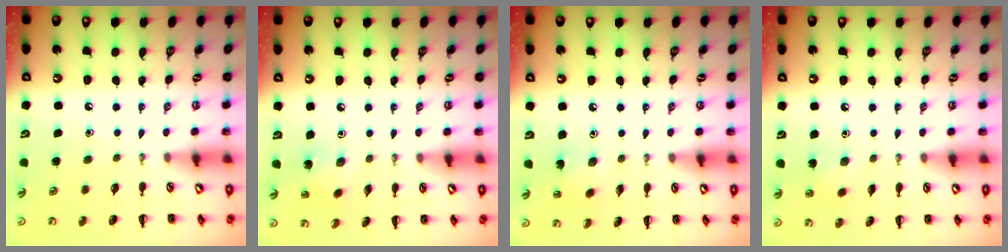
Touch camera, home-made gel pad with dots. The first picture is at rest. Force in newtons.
{"total": 2.3, "press": 2.1, "slide": 0.8}
{"total": 2.5, "press": 2.4, "slide": 0.8}
{"total": 2.2, "press": 2.0, "slide": 0.8}